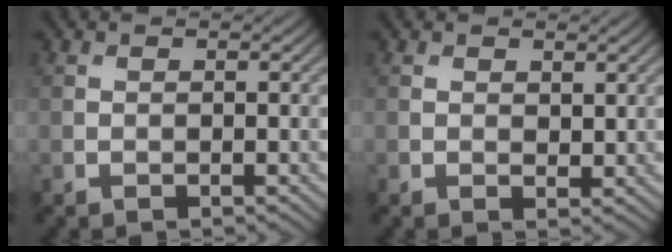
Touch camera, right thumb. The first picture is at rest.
{"total": 1.3, "force": [0.9, 0.7, 0.7], "torque": [-0.011, -0.005, 0.018]}